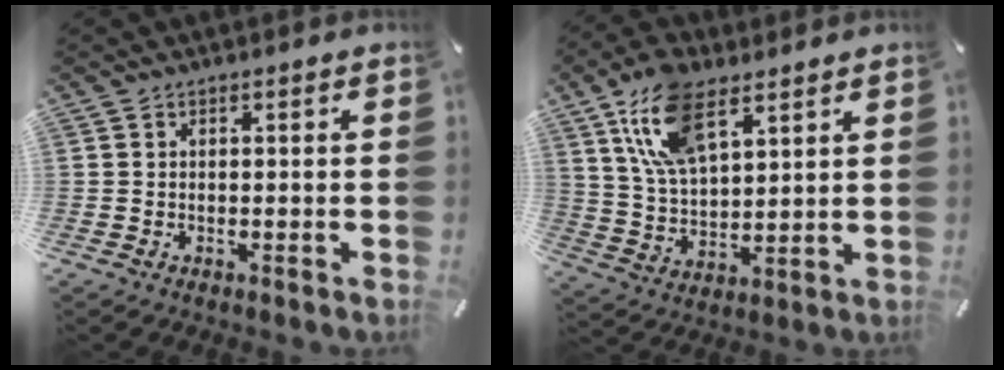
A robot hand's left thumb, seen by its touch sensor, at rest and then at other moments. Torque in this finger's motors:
{"motor_torque": [1.57, 0.85, 1.38, -1.39, 0.52]}